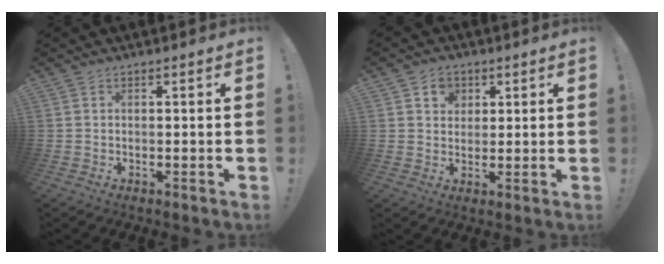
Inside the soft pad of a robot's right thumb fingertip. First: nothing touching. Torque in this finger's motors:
{"motor_torque": [0.14, 0.50, 0.09, -0.06, 0.00]}